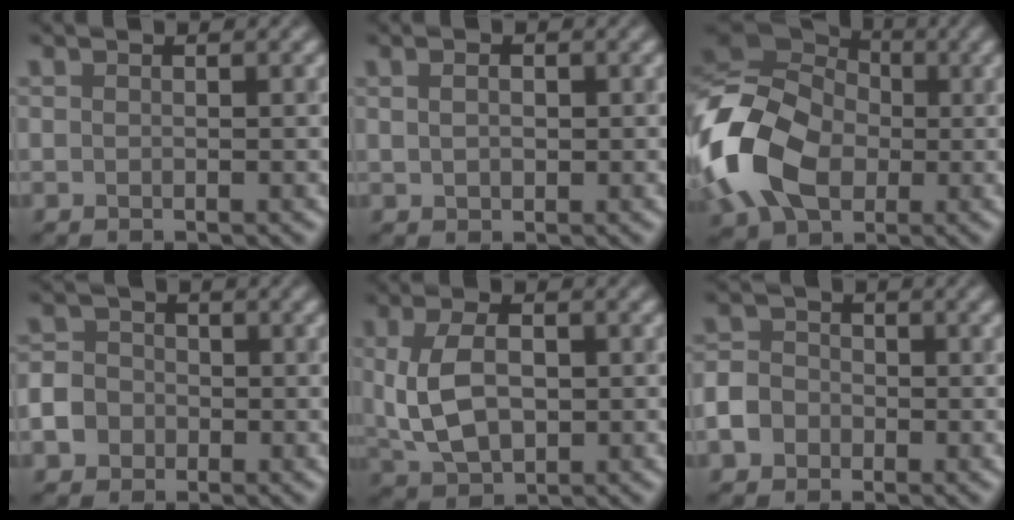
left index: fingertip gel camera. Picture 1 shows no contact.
{"total": 2.4, "force": [0.9, 1.5, 1.5], "torque": [-0.021, 0.018, 0.007]}
{"total": 13.3, "force": [-2.3, 9.9, 8.6], "torque": [-0.211, -0.008, -0.058]}
{"total": 4.4, "force": [-1.8, 3.7, 1.5], "torque": [-0.017, -0.005, -0.046]}
{"total": 5.5, "force": [0.5, 3.3, 4.4], "torque": [-0.091, 0.002, 0.011]}
{"total": 3.5, "force": [-1.5, 2.8, 1.4], "torque": [-0.016, -0.003, -0.033]}